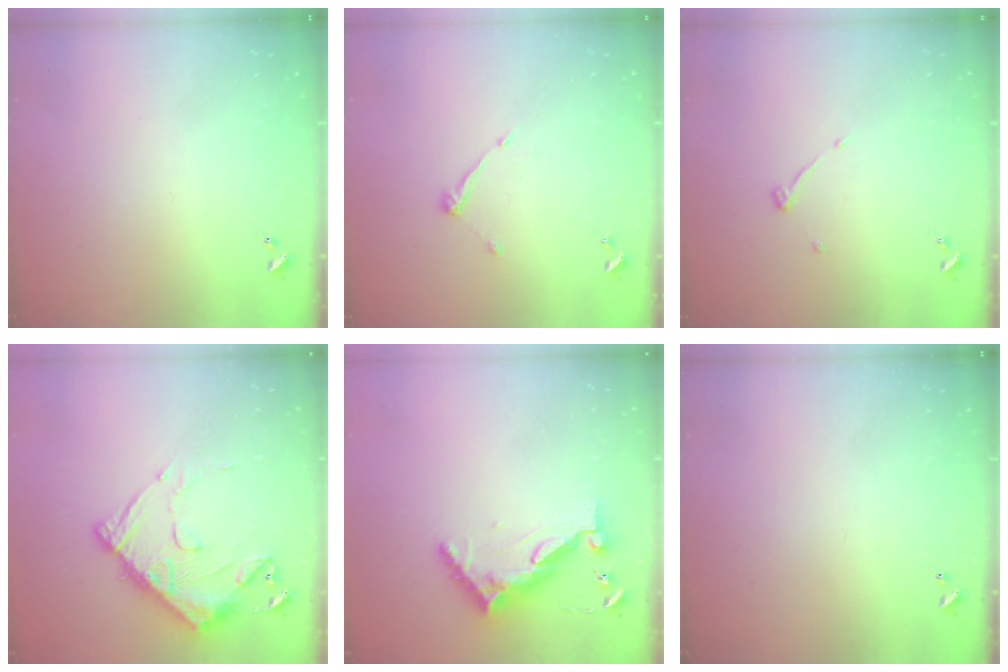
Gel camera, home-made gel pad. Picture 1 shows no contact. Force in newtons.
{"total": 6.6, "press": 6.6, "slide": 0.5}
{"total": 3.9, "press": 3.9, "slide": 0.5}
{"total": 14.8, "press": 14.7, "slide": 1.5}
{"total": 10.6, "press": 10.5, "slide": 0.9}
{"total": 0.0}